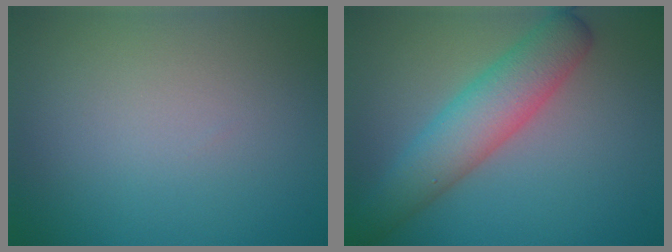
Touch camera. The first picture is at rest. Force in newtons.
{"total": 5.4, "press": 5.4, "slide": 0.4}